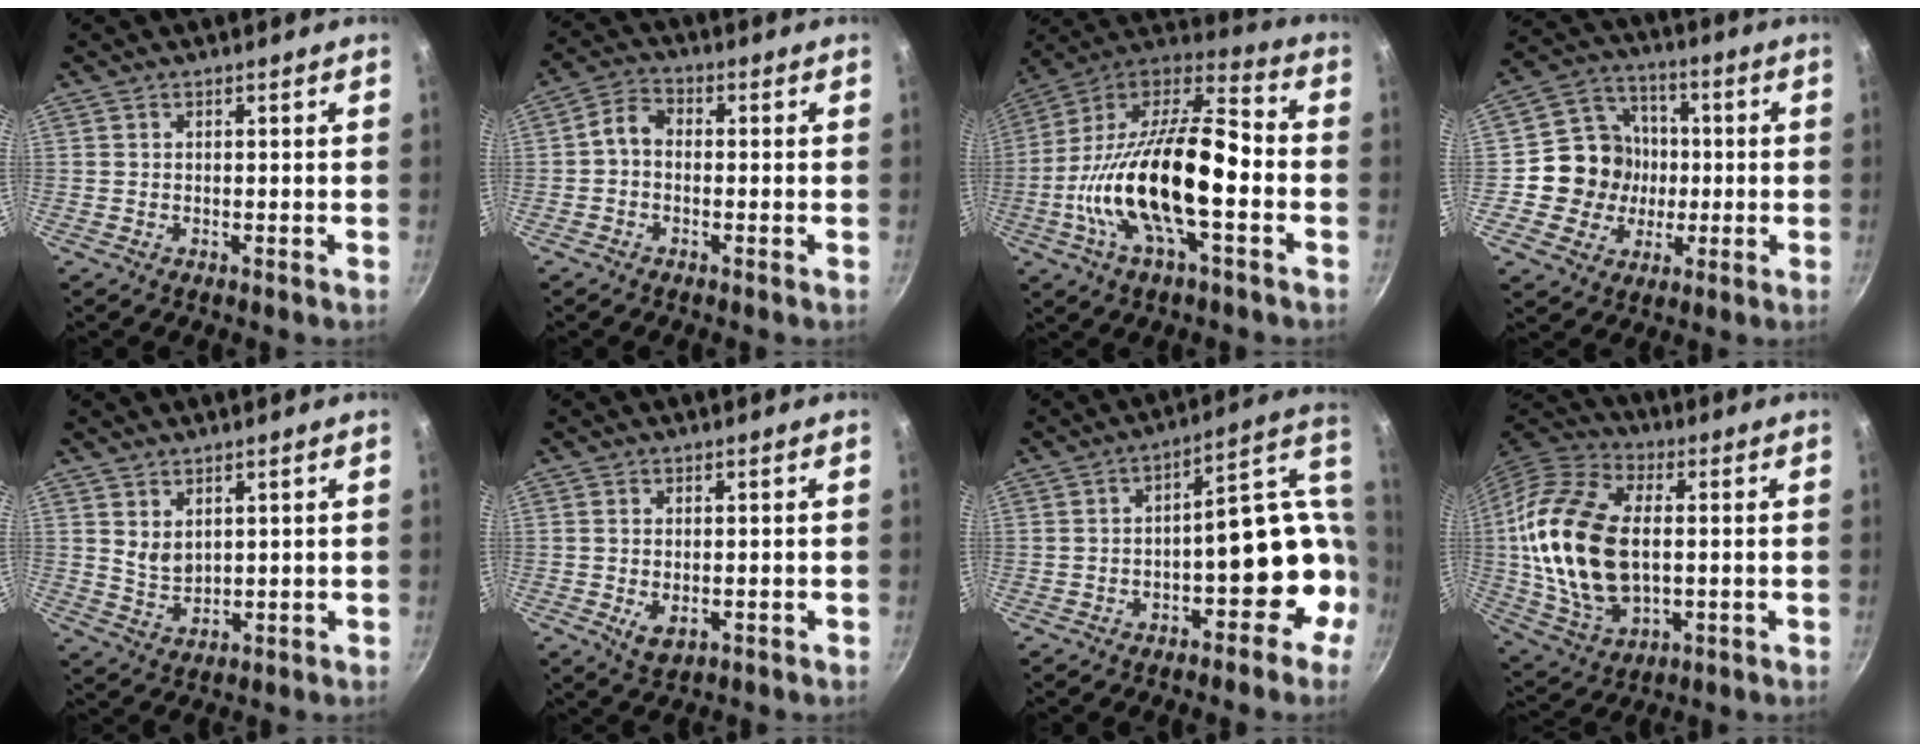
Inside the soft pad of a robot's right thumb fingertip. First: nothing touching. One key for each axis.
{"total": 4.2, "fx": -0.8, "fy": 3.0, "fz": 2.7, "tx": -0.052, "ty": 0.022, "tz": -0.029}
{"total": 24.1, "fx": -4.9, "fy": 9.5, "fz": 21.6, "tx": -0.391, "ty": 0.036, "tz": -0.105}
{"total": 12.7, "fx": -0.7, "fy": 12.0, "fz": 4.0, "tx": -0.032, "ty": 0.029, "tz": -0.021}
{"total": 3.9, "fx": 2.1, "fy": 2.4, "fz": 2.3, "tx": -0.036, "ty": -0.023, "tz": 0.048}
{"total": 3.6, "fx": -0.7, "fy": 2.1, "fz": 2.8, "tx": -0.047, "ty": -0.013, "tz": -0.006}
{"total": 15.3, "fx": -2.5, "fy": 8.5, "fz": 12.4, "tx": -0.078, "ty": 0.070, "tz": -0.023}
{"total": 22.2, "fx": 0.7, "fy": 13.5, "fz": 17.6, "tx": -0.337, "ty": 0.010, "tz": 0.015}